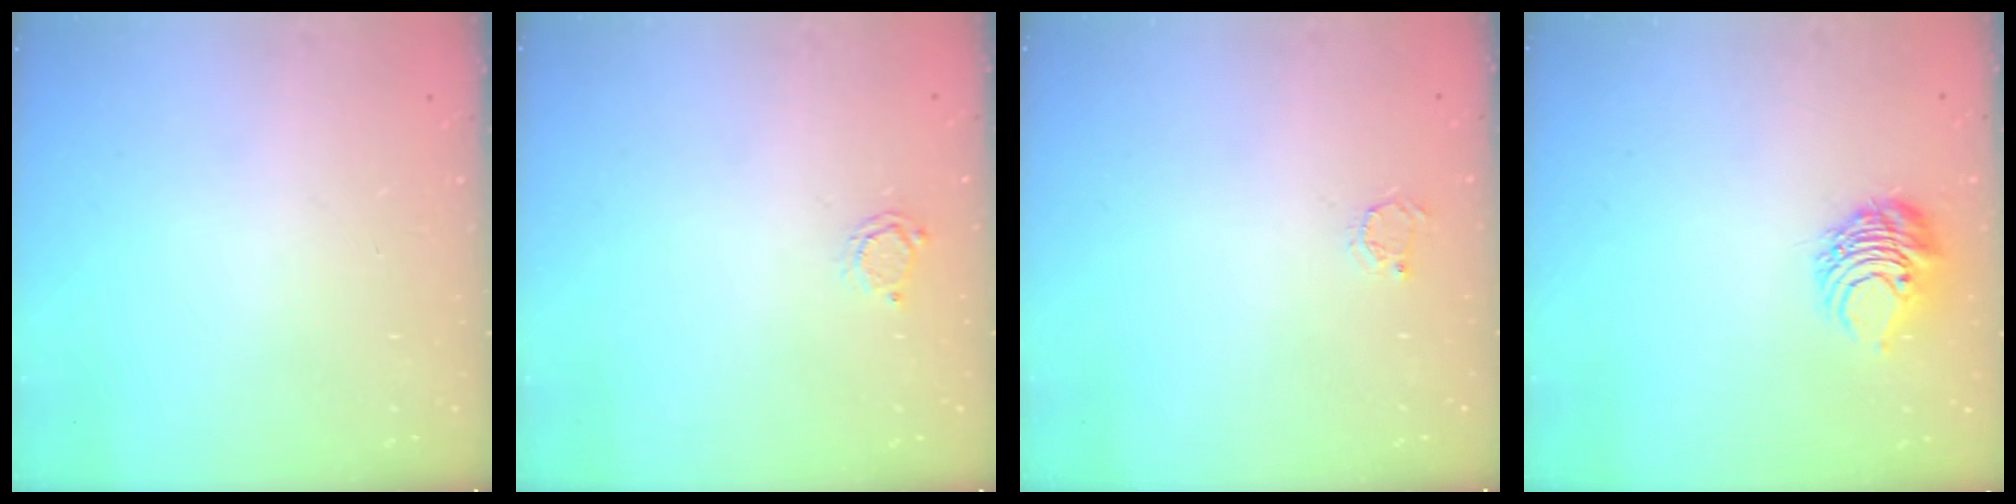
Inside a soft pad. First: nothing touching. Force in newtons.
{"total": 2.2, "press": 2.1, "slide": 0.3}
{"total": 2.5, "press": 2.5, "slide": 0.3}
{"total": 8.2, "press": 8.2, "slide": 0.8}